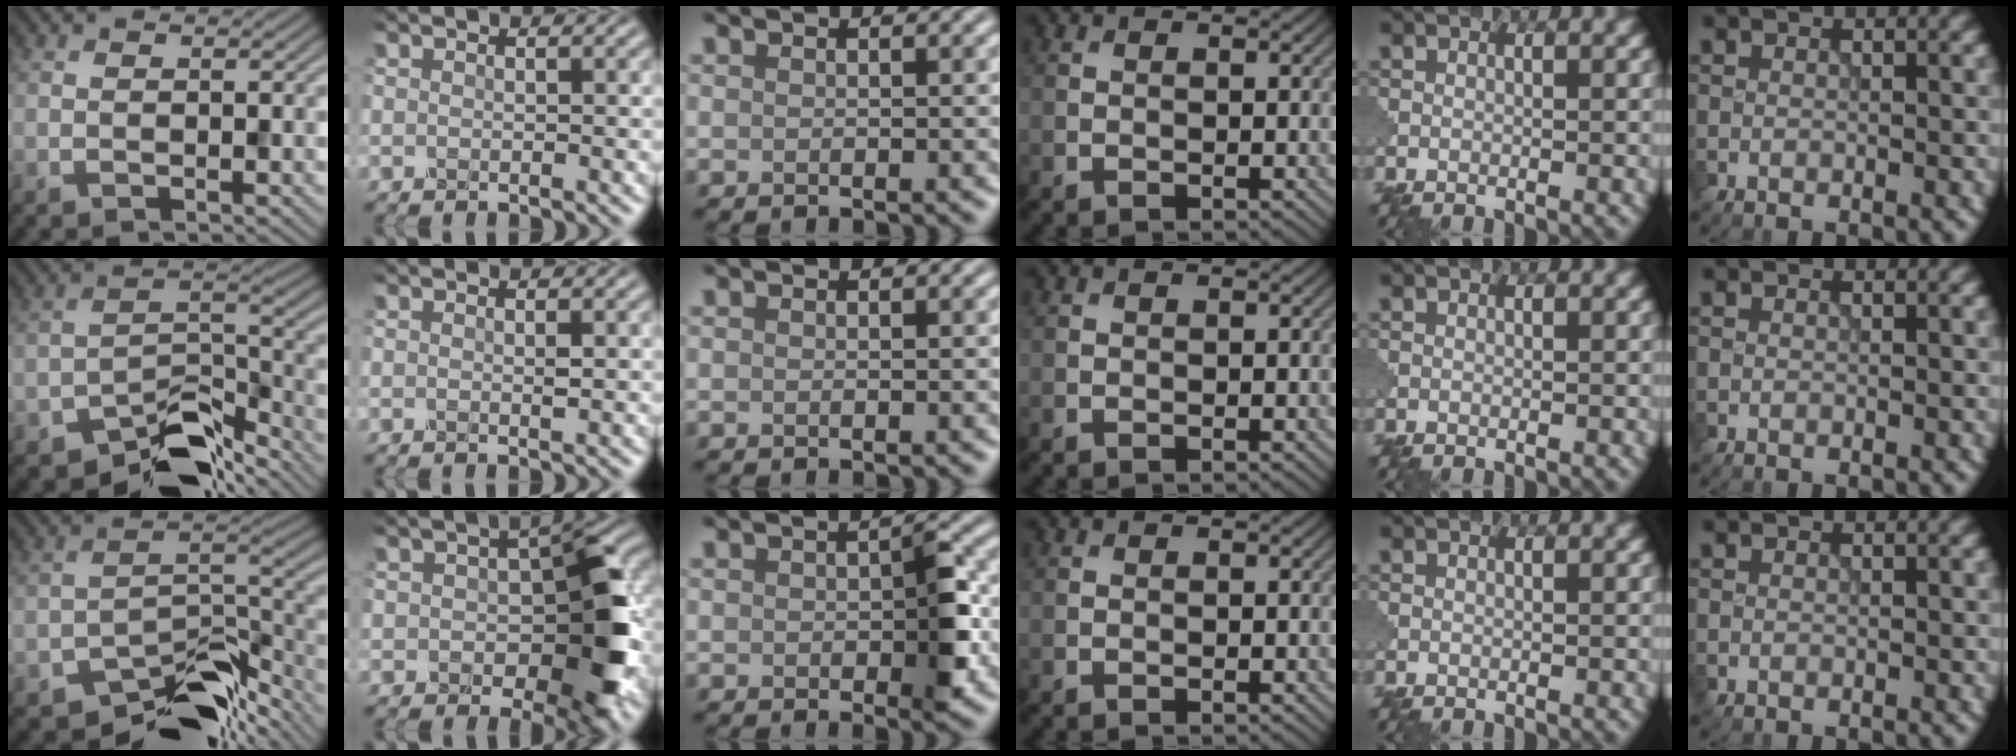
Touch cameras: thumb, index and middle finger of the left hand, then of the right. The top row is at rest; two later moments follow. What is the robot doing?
{"motion": "disassemble", "object": "pitcher"}